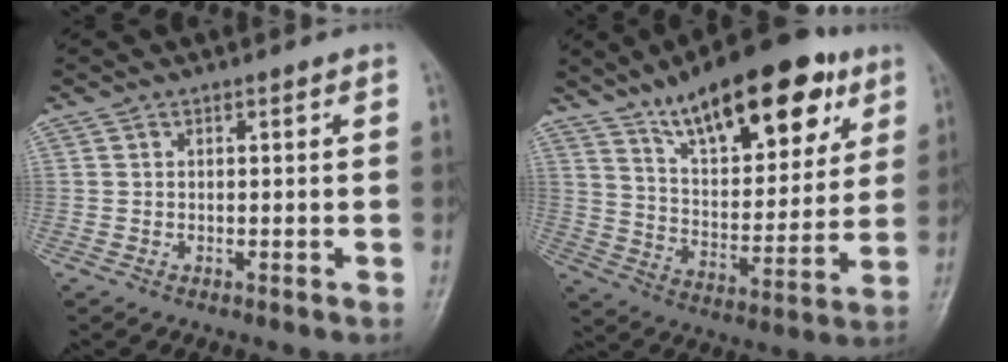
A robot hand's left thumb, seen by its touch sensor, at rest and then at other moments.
{"total": 22.5, "force": [13.4, 9.0, 15.7], "torque": [-0.198, -0.044, 0.220]}